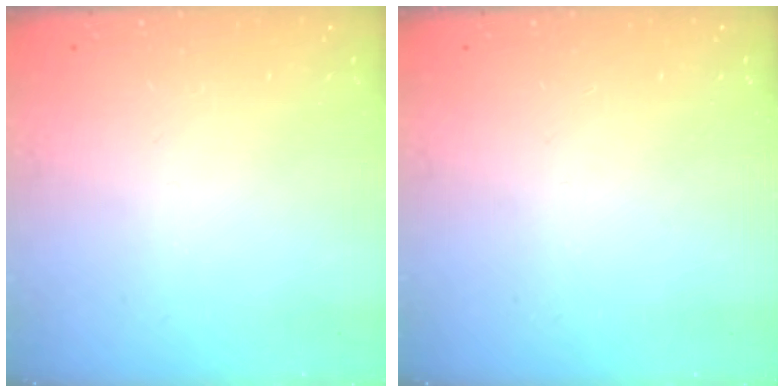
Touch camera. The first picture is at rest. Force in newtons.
{"total": 0.0}